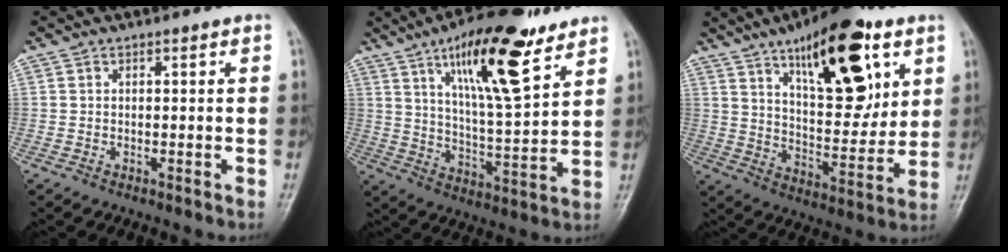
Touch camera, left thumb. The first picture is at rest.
{"total": 18.5, "force": [10.5, 5.3, 14.2], "torque": [-0.208, -0.050, 0.177]}
{"total": 21.7, "force": [10.6, 8.9, 16.7], "torque": [-0.205, -0.046, 0.168]}